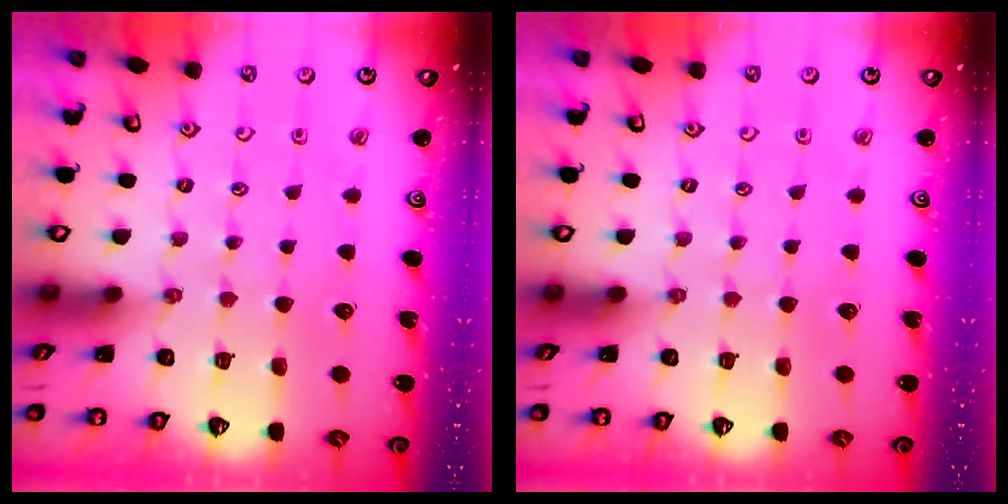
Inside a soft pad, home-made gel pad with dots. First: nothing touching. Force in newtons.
{"total": 0.0}